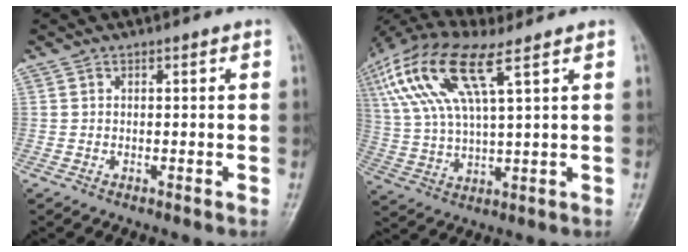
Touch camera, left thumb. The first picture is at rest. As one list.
[{"total": 17.6, "force": [8.0, 5.7, 14.6], "torque": [-0.326, 0.008, 0.153]}]